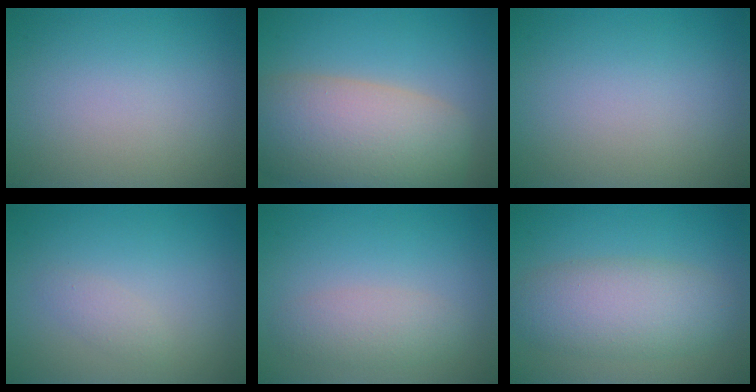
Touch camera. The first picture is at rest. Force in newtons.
{"total": 10.6, "press": 10.6, "slide": 0.8}
{"total": 0.0}
{"total": 1.1, "press": 1.1, "slide": 0.1}
{"total": 2.4, "press": 2.4, "slide": 0.2}
{"total": 5.7, "press": 5.7, "slide": 0.1}